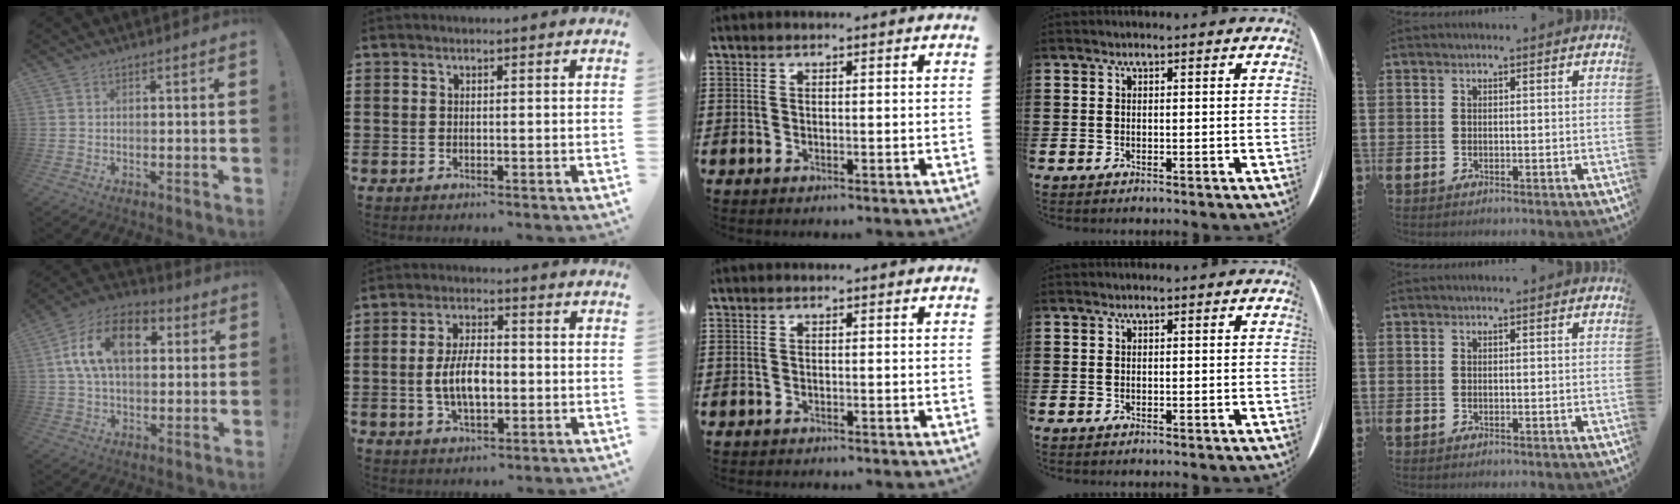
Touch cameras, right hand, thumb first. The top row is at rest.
{"thumb": {"total": 16.7, "force": [4.8, 10.0, 12.4], "torque": [-0.228, 0.007, 0.083]}, "index": {"total": 6.8, "force": [-0.9, 3.3, 5.9], "torque": [-0.120, -0.003, -0.022]}, "middle": {"total": 0.5, "force": [-0.5, -0.1, 0.0], "torque": [-0.002, -0.001, -0.011]}}